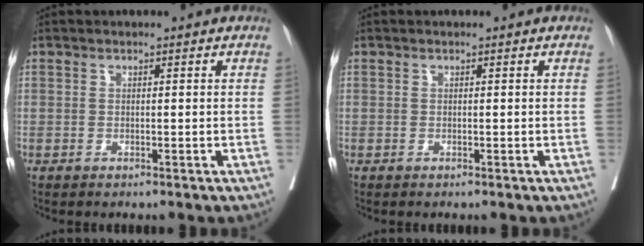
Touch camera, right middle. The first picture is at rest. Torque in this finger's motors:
{"motor_torque": [0.00, 0.00, -0.12, -0.11]}